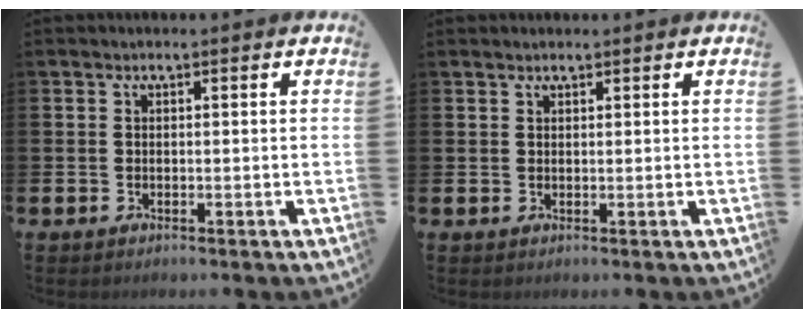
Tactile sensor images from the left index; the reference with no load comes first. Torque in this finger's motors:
{"motor_torque": [-0.03, -2.11, -0.46, -0.05]}